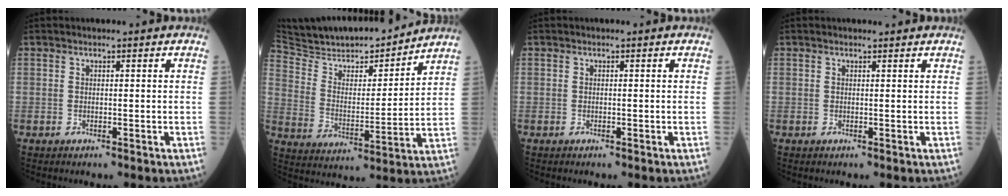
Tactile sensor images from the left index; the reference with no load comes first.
{"total": 16.7, "force": [15.2, 3.1, 6.0], "torque": [-0.102, -0.010, 0.249]}
{"total": 0.0}
{"total": 1.8, "force": [1.7, 0.1, 0.4], "torque": [-0.007, 0.011, 0.020]}